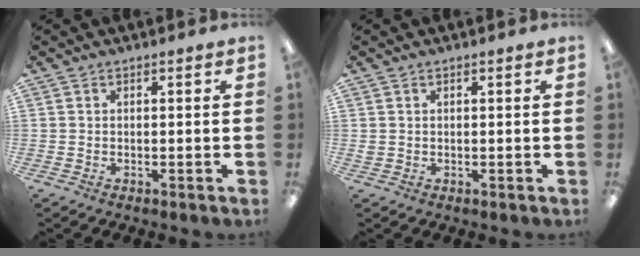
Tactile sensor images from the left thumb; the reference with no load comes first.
{"total": 1.0, "force": [0.4, 0.8, 0.4], "torque": [-0.008, 0.004, 0.007]}